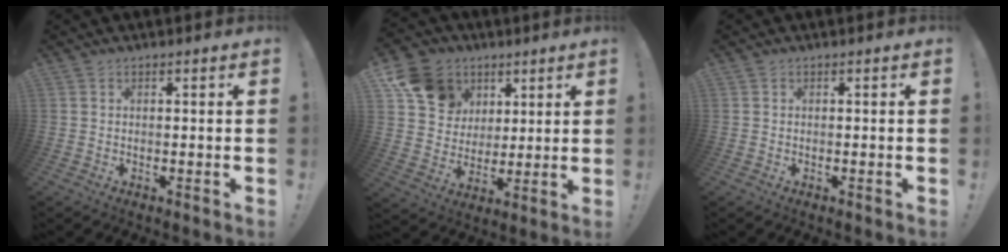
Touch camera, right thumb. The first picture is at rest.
{"total": 14.6, "force": [6.8, 11.7, 5.4], "torque": [-0.080, -0.031, 0.141]}
{"total": 0.0}